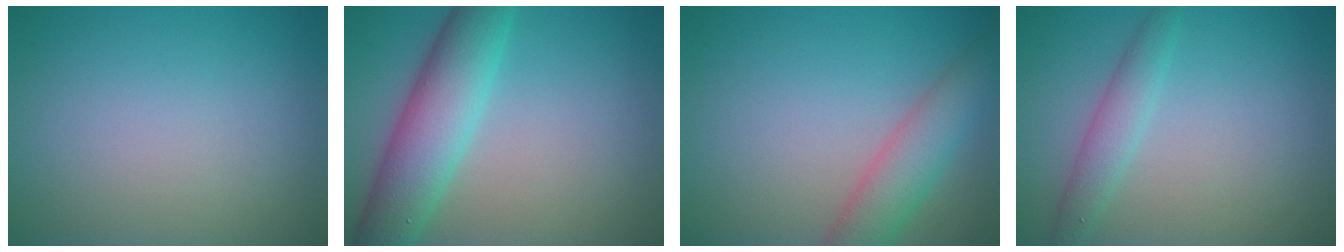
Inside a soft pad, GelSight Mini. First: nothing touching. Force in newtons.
{"total": 6.7, "press": 6.7, "slide": 0.0}
{"total": 4.3, "press": 4.3, "slide": 0.3}
{"total": 2.3, "press": 2.3, "slide": 0.0}